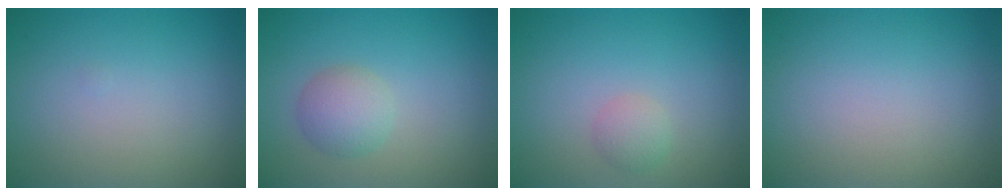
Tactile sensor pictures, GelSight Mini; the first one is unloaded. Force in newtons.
{"total": 2.7, "press": 2.7, "slide": 0.1}
{"total": 1.4, "press": 1.4, "slide": 0.1}
{"total": 0.0}